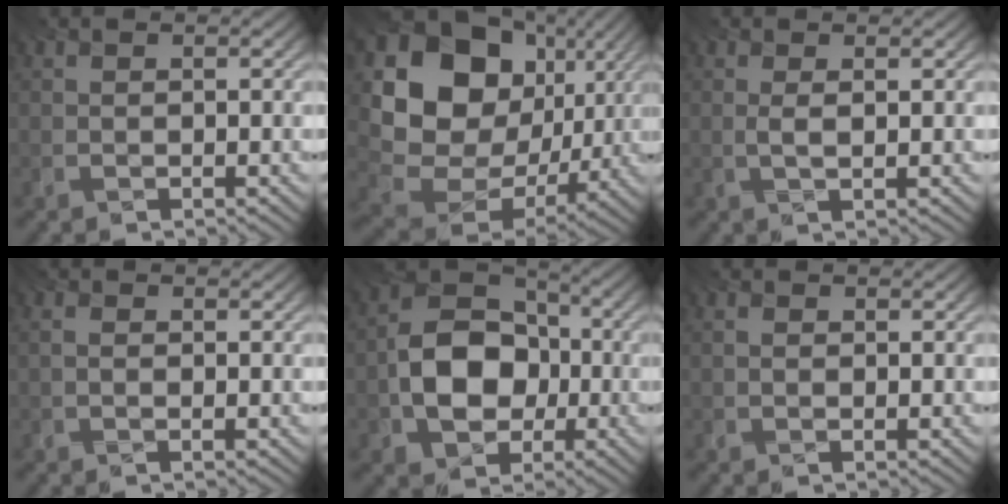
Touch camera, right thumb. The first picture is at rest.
{"total": 17.2, "force": [3.3, 14.1, 9.3], "torque": [-0.210, -0.009, 0.073]}
{"total": 1.1, "force": [0.0, 0.2, 1.1], "torque": [-0.018, -0.001, 0.002]}
{"total": 0.6, "force": [-0.2, 0.3, 0.5], "torque": [-0.010, 0.000, -0.001]}
{"total": 9.9, "force": [-2.8, 7.6, 5.6], "torque": [-0.109, -0.001, -0.061]}
{"total": 0.0}